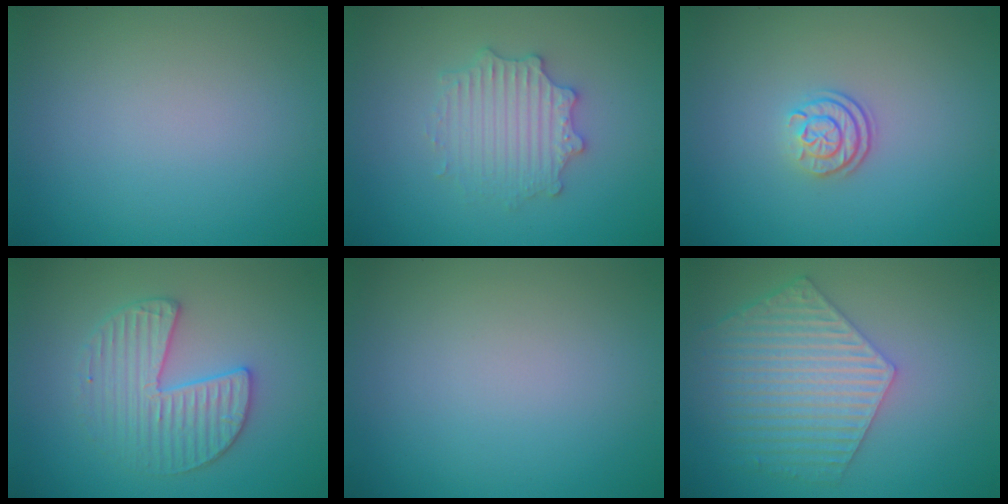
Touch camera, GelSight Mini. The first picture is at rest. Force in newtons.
{"total": 3.6, "press": 3.5, "slide": 0.6}
{"total": 2.5, "press": 1.8, "slide": 1.6}
{"total": 3.5, "press": 3.4, "slide": 0.4}
{"total": 0.0}
{"total": 6.5, "press": 5.0, "slide": 4.2}